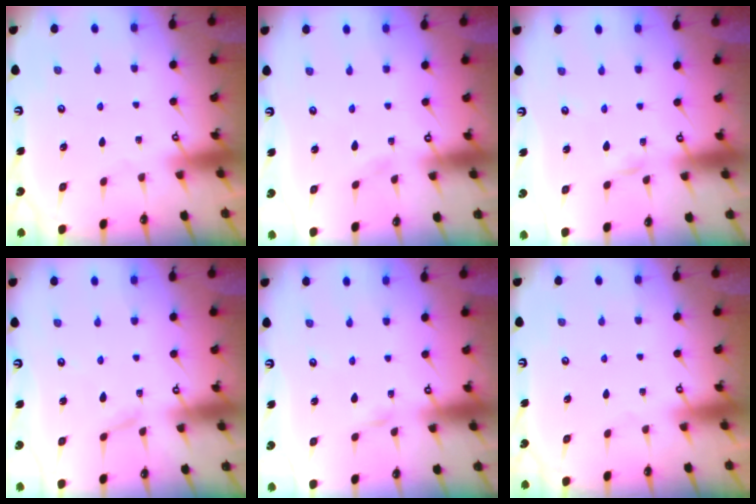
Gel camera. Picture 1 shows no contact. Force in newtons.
{"total": 1.5, "press": 1.5, "slide": 0.2}
{"total": 2.4, "press": 2.4, "slide": 0.1}
{"total": 6.3, "press": 6.3, "slide": 0.4}
{"total": 1.7, "press": 1.7, "slide": 0.1}
{"total": 0.0}